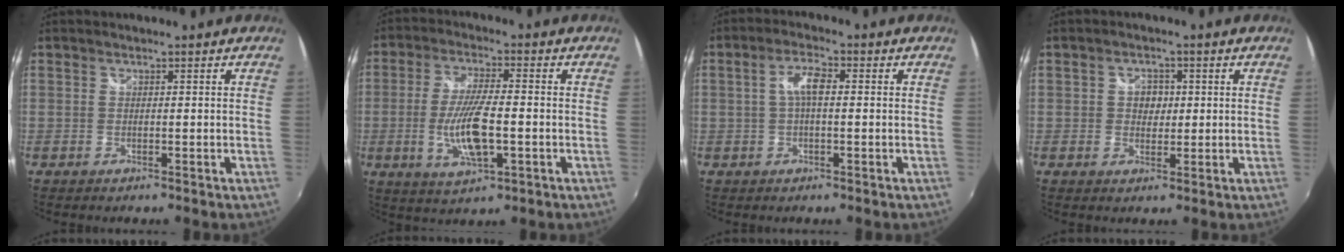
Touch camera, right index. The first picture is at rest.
{"total": 10.5, "force": [-2.3, 3.0, 9.8], "torque": [-0.194, -0.008, -0.041]}
{"total": 4.3, "force": [0.2, 1.4, 4.0], "torque": [-0.078, 0.010, 0.004]}
{"total": 3.2, "force": [0.2, 2.8, 1.5], "torque": [-0.021, 0.007, 0.002]}